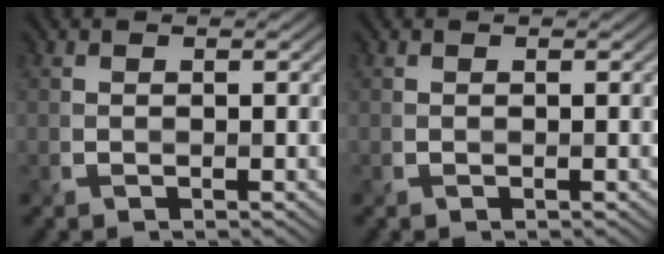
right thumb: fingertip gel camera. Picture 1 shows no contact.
{"total": 0.0}